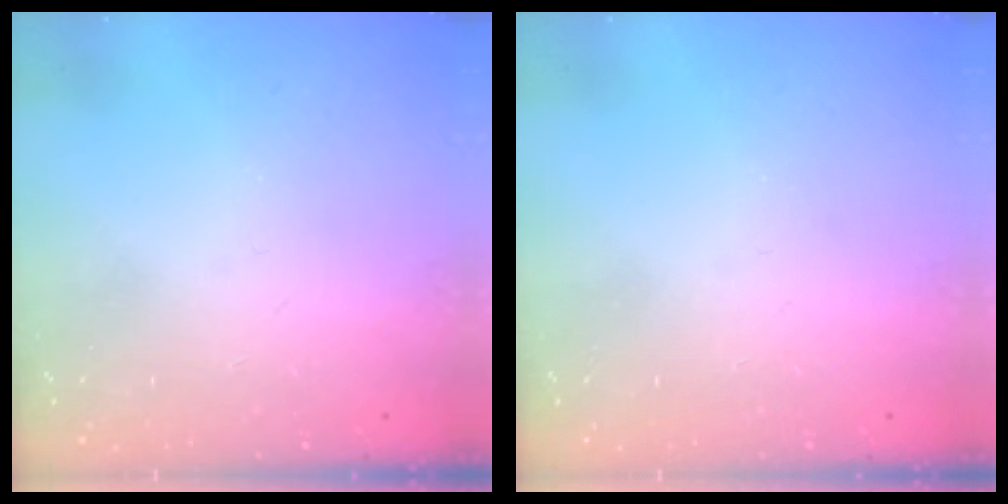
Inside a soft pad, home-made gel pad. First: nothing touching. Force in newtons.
{"total": 0.0}